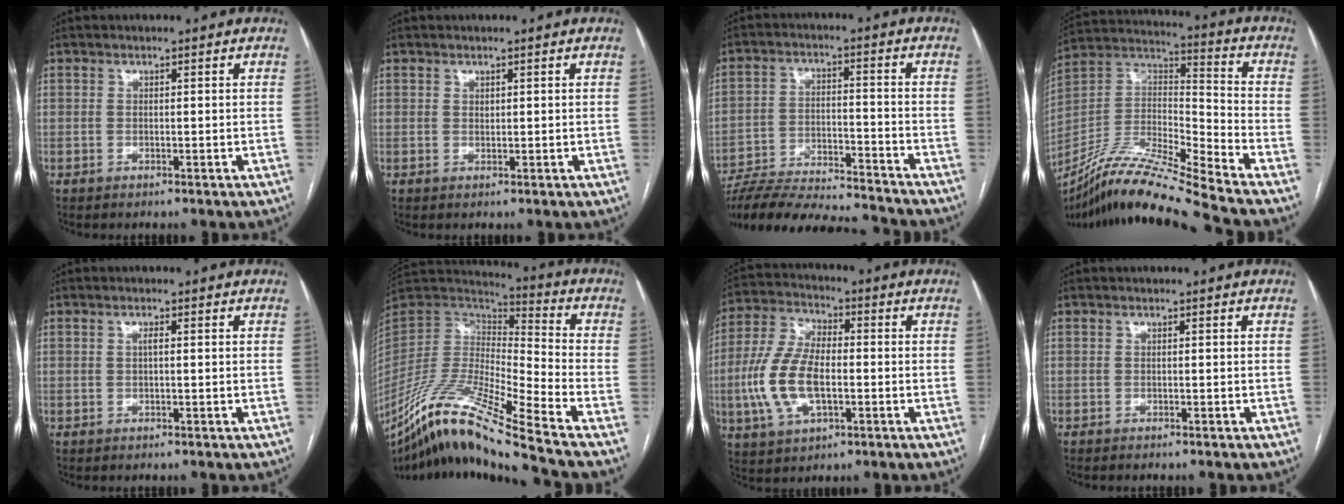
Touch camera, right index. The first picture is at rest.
{"total": 0.5, "force": [0.3, 0.3, 0.3], "torque": [-0.003, -0.002, 0.006]}
{"total": 18.9, "force": [-17.9, 1.0, 5.9], "torque": [-0.125, -0.012, -0.279]}
{"total": 19.0, "force": [-16.5, -1.5, 9.3], "torque": [-0.192, 0.002, -0.306]}
{"total": 0.8, "force": [0.1, 0.1, 0.8], "torque": [-0.015, 0.002, 0.000]}
{"total": 20.6, "force": [-15.5, -0.9, 13.4], "torque": [-0.292, -0.030, -0.295]}
{"total": 12.3, "force": [-2.3, 5.8, 10.6], "torque": [-0.246, 0.009, -0.041]}
{"total": 1.7, "force": [-1.5, 0.2, 0.7], "torque": [-0.010, -0.002, -0.017]}